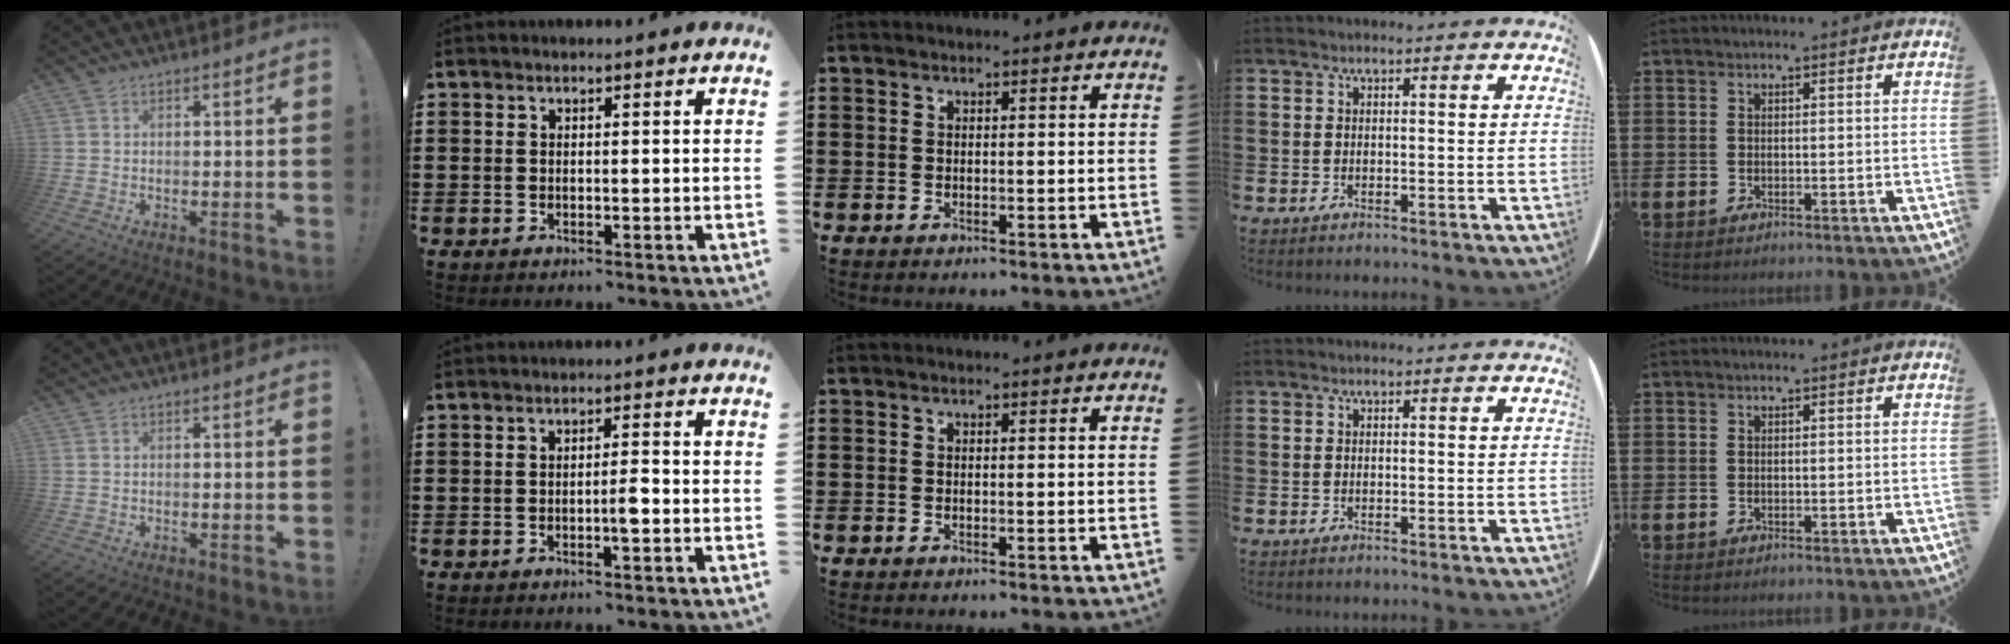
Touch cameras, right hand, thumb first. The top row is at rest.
{"index": {"total": 2.6, "force": [-0.8, 0.4, 2.5], "torque": [-0.044, 0.003, -0.016]}}